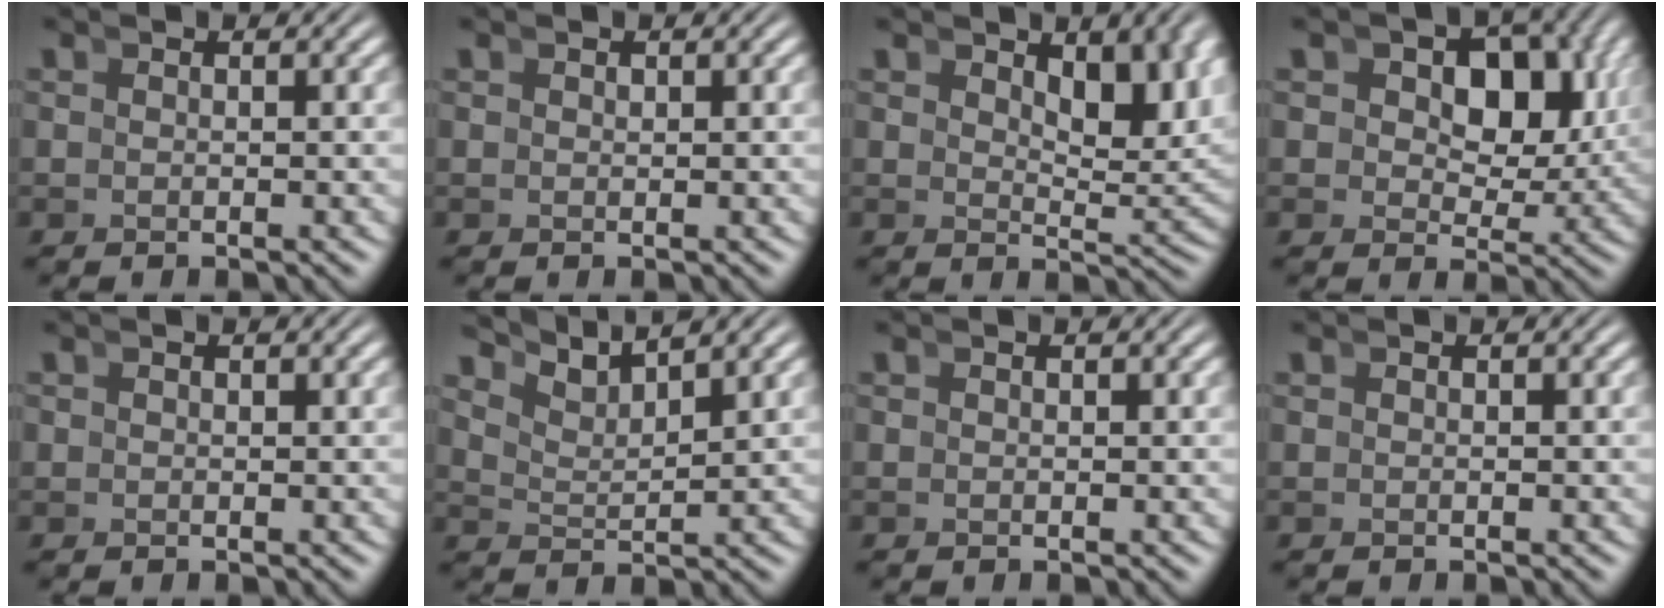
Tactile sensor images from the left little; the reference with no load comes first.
{"total": 0.0}
{"total": 3.8, "force": [2.2, 0.9, 3.0], "torque": [-0.029, -0.010, 0.039]}
{"total": 7.0, "force": [1.4, 5.3, 4.3], "torque": [-0.072, -0.012, 0.023]}
{"total": 0.5, "force": [0.1, 0.5, 0.0], "torque": [0.003, -0.003, 0.002]}
{"total": 4.6, "force": [4.2, 0.6, 1.7], "torque": [-0.037, 0.010, 0.068]}
{"total": 0.0}
{"total": 0.0}